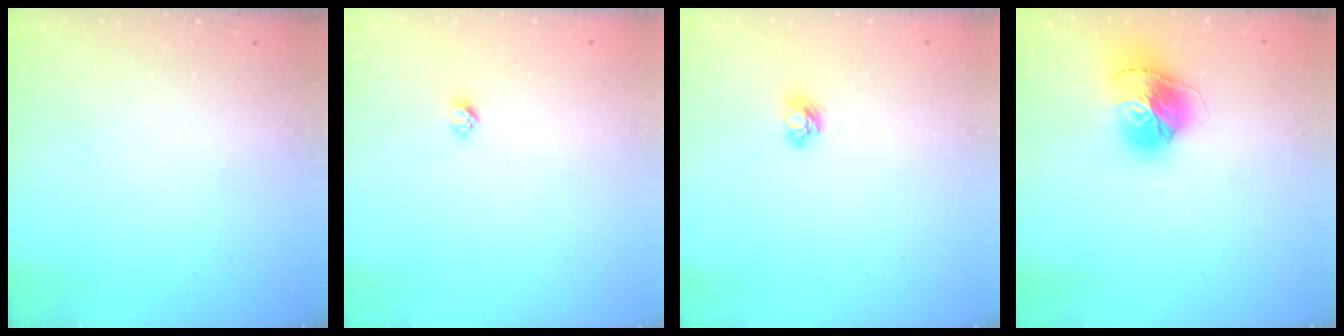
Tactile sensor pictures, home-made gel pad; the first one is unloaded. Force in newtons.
{"total": 2.4, "press": 2.4, "slide": 0.2}
{"total": 3.6, "press": 3.6, "slide": 0.4}
{"total": 15.6, "press": 15.5, "slide": 1.6}